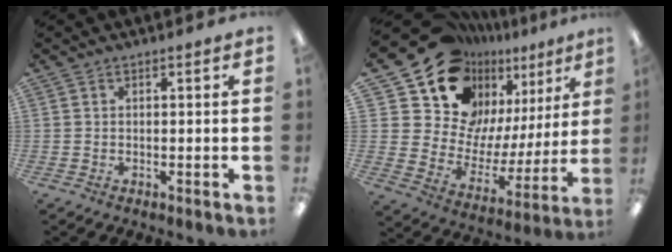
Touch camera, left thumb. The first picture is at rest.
{"total": 18.6, "force": [14.8, 9.9, 5.4], "torque": [-0.111, -0.127, 0.276]}